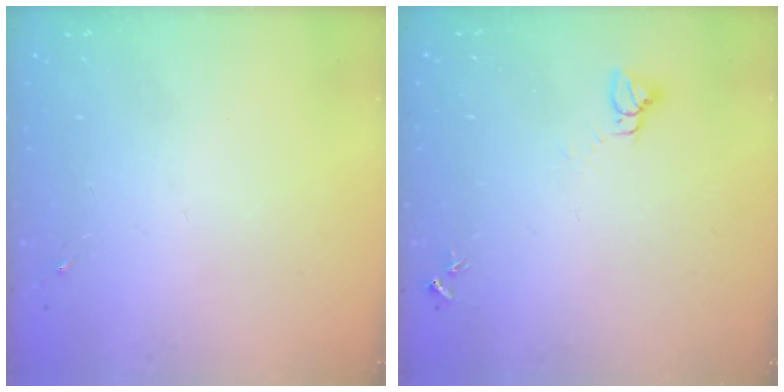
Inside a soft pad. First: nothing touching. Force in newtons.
{"total": 2.8, "press": 2.8, "slide": 0.1}